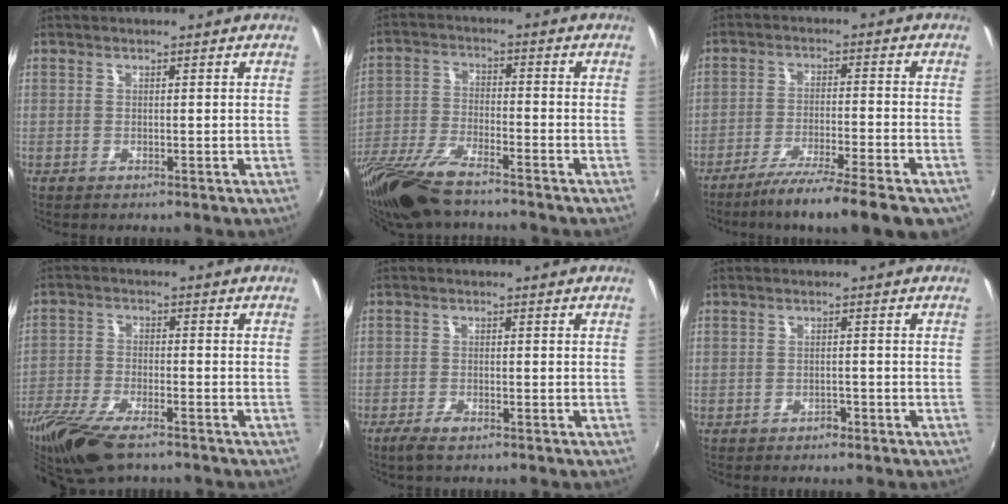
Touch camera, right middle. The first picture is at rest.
{"total": 15.2, "force": [-12.1, 3.3, 8.6], "torque": [-0.190, -0.034, -0.230]}
{"total": 15.1, "force": [-12.0, 1.6, 9.1], "torque": [-0.156, -0.037, -0.185]}
{"total": 13.3, "force": [-10.0, 4.1, 7.8], "torque": [-0.186, -0.036, -0.192]}
{"total": 3.2, "force": [-2.4, 0.7, 2.0], "torque": [-0.053, -0.005, -0.045]}
{"total": 1.5, "force": [-1.2, 0.9, 0.1], "torque": [-0.004, -0.001, -0.017]}